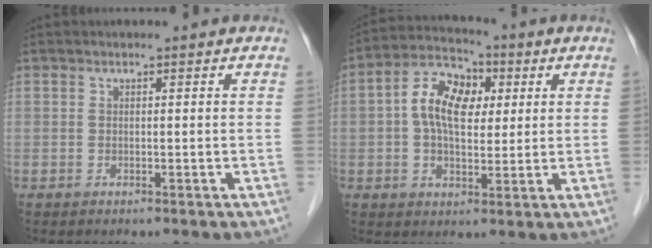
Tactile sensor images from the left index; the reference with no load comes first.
{"total": 9.4, "force": [1.6, 5.5, 7.4], "torque": [-0.153, 0.032, 0.025]}